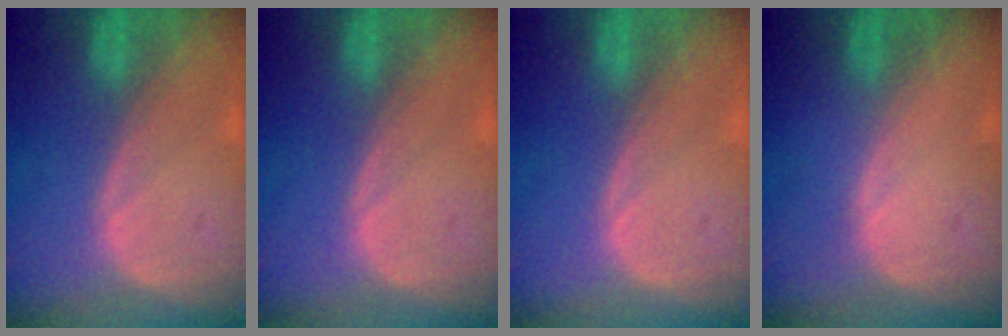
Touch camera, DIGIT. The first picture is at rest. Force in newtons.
{"total": 0.0}
{"total": 0.0}
{"total": 0.0}